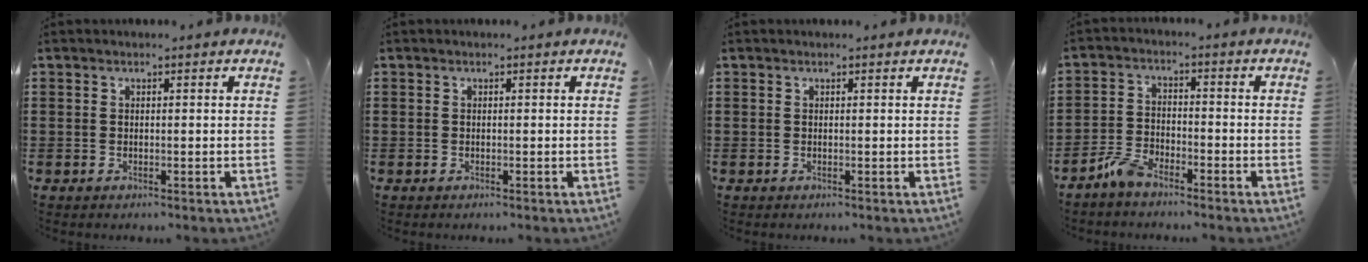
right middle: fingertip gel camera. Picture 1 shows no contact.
{"total": 0.0}
{"total": 0.0}
{"total": 4.2, "force": [-3.6, 1.3, 1.9], "torque": [-0.060, 0.005, -0.076]}